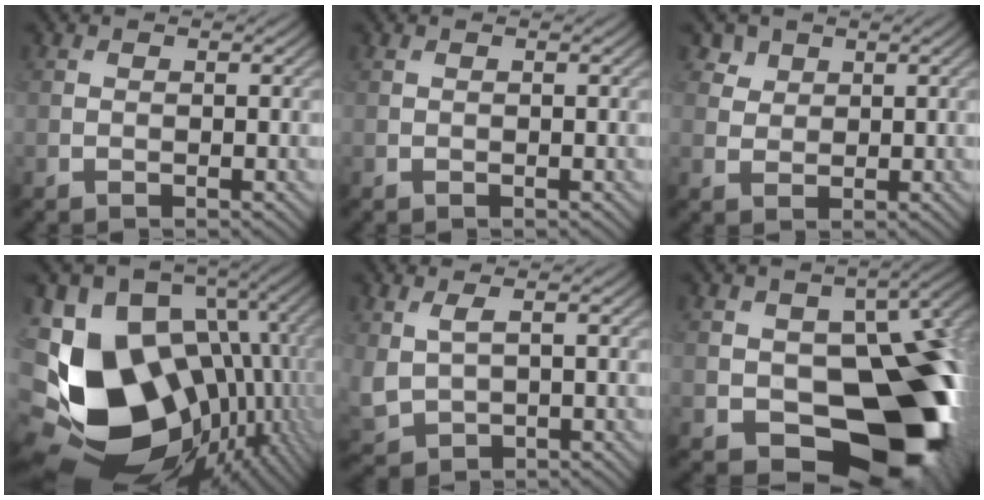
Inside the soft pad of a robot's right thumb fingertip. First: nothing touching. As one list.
[{"total": 0.0}, {"total": 2.8, "force": [1.8, 2.0, 0.6], "torque": [-0.018, -0.011, 0.045]}, {"total": 21.5, "force": [-5.1, 15.5, 13.9], "torque": [-0.301, -0.055, -0.054]}, {"total": 4.1, "force": [1.2, 2.2, 3.2], "torque": [-0.093, -0.008, 0.033]}, {"total": 19.8, "force": [-5.6, 13.1, 13.8], "torque": [-0.152, -0.007, -0.068]}]